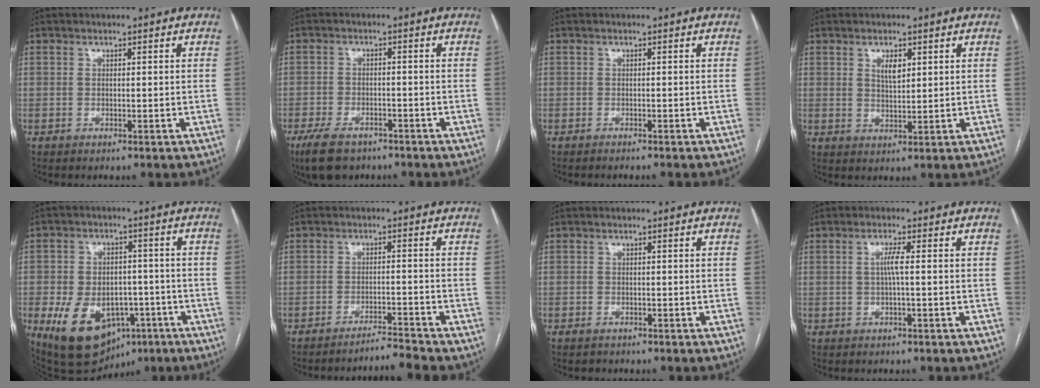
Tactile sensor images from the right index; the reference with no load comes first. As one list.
[{"total": 7.3, "force": [-5.4, 3.3, 3.7], "torque": [-0.074, -0.007, -0.086]}, {"total": 3.0, "force": [-2.8, 0.3, 1.1], "torque": [-0.015, -0.003, -0.034]}, {"total": 3.0, "force": [1.4, 1.2, 2.4], "torque": [-0.042, -0.002, 0.028]}, {"total": 14.9, "force": [-6.9, 9.8, 8.9], "torque": [-0.159, 0.006, -0.095]}, {"total": 4.3, "force": [-3.9, -1.7, -0.3], "torque": [0.007, -0.011, -0.062]}, {"total": 1.1, "force": [-0.9, 0.6, -0.1], "torque": [-0.006, 0.002, -0.013]}, {"total": 2.2, "force": [0.0, -0.2, 2.2], "torque": [-0.043, 0.002, 0.000]}]